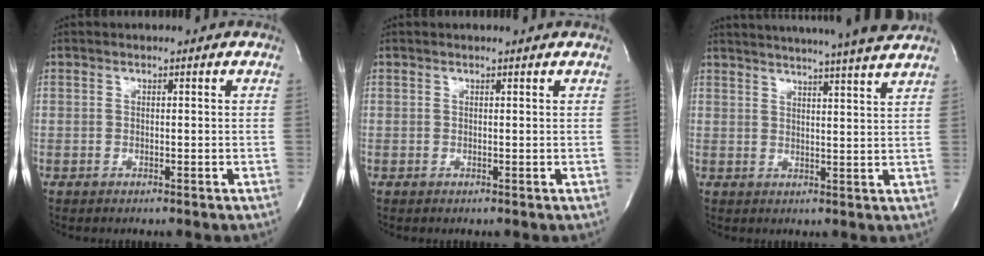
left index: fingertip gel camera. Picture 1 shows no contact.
{"total": 0.6, "force": [0.6, -0.1, 0.1], "torque": [-0.008, -0.004, 0.008]}
{"total": 17.4, "force": [15.7, -0.9, 7.5], "torque": [-0.128, -0.017, 0.204]}